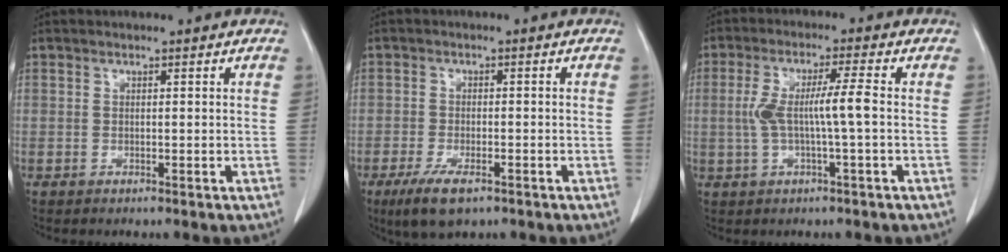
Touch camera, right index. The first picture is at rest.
{"total": 5.9, "force": [-3.7, 1.8, 4.2], "torque": [-0.082, -0.011, -0.058]}
{"total": 6.5, "force": [-0.2, 0.1, 6.5], "torque": [-0.132, 0.015, 0.000]}